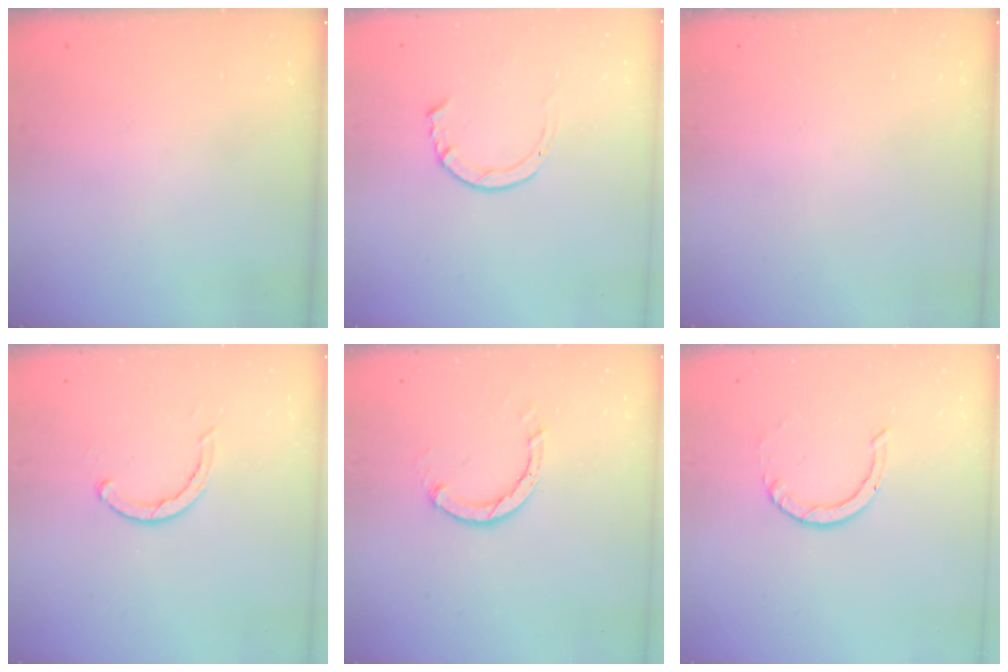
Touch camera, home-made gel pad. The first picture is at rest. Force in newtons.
{"total": 3.5, "press": 3.5, "slide": 0.4}
{"total": 0.0}
{"total": 3.7, "press": 3.7, "slide": 0.7}
{"total": 3.0, "press": 3.0, "slide": 0.4}
{"total": 2.2, "press": 2.2, "slide": 0.2}